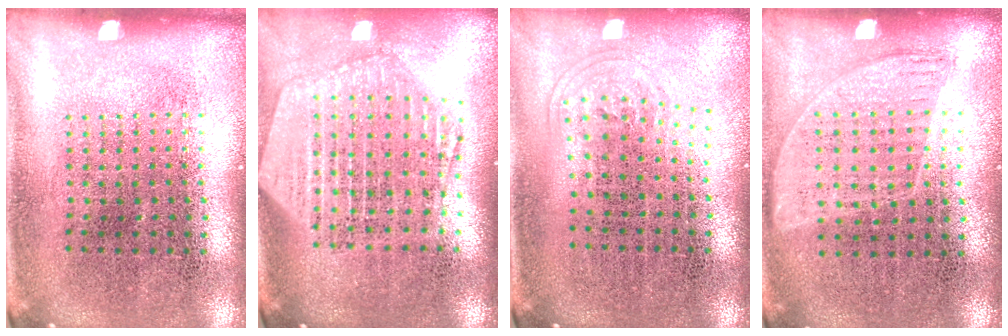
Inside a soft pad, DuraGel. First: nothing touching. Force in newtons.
{"total": 2.5, "press": 2.1, "slide": 1.3}
{"total": 1.0, "press": 0.7, "slide": 0.7}
{"total": 0.9, "press": 0.8, "slide": 0.5}